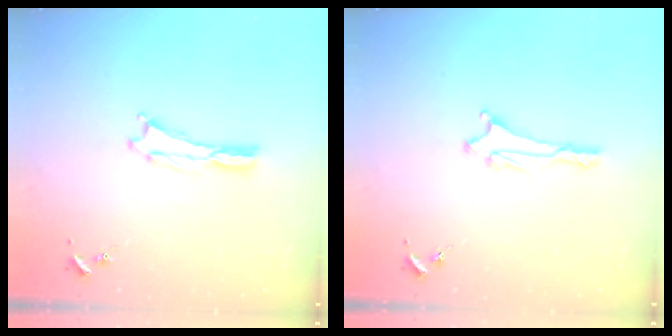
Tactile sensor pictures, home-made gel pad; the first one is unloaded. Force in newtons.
{"total": 1.7, "press": 1.6, "slide": 0.5}